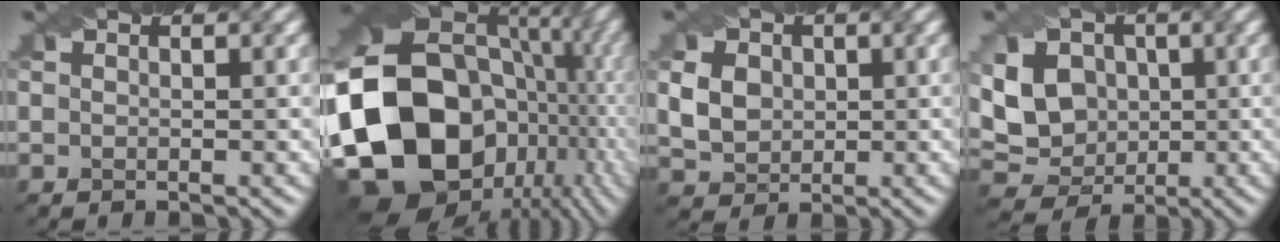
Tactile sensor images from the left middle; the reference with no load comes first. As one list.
[{"total": 20.2, "force": [-1.7, 16.3, 11.8], "torque": [-0.253, -0.016, 0.015]}, {"total": 5.6, "force": [1.3, 4.5, 3.0], "torque": [-0.085, 0.017, 0.020]}, {"total": 10.2, "force": [1.8, 8.3, 5.7], "torque": [-0.100, 0.027, 0.009]}]